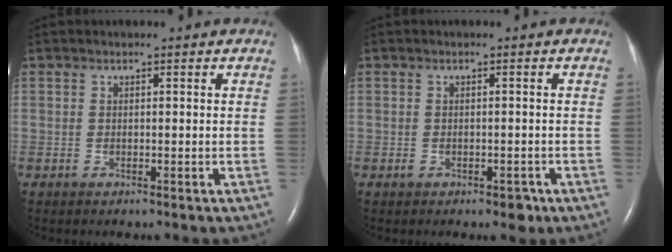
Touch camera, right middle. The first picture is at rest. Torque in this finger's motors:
{"motor_torque": [-0.28, 0.05, 0.01, 0.01]}